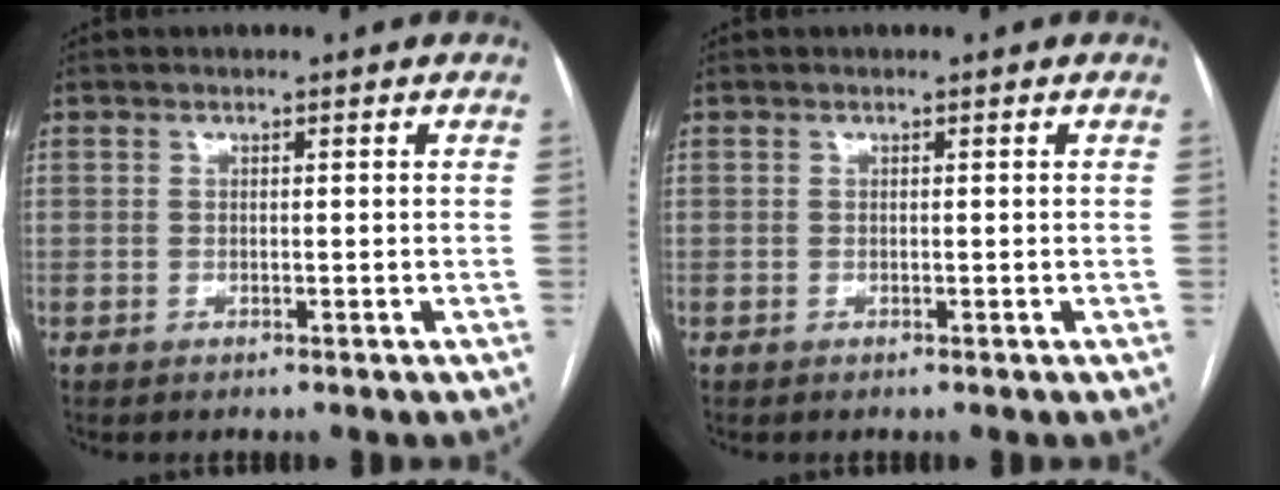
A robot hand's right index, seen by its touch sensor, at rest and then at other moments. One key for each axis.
{"total": 0.0}